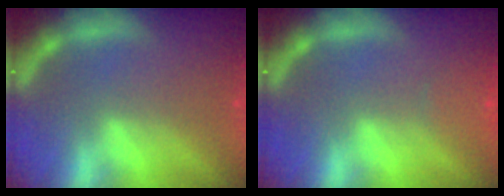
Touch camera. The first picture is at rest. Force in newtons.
{"total": 1.4}